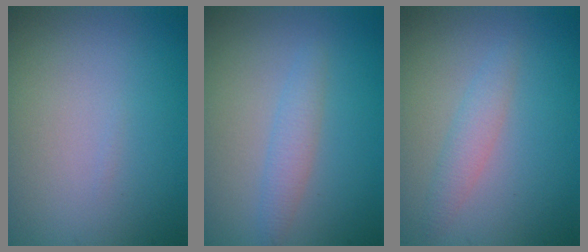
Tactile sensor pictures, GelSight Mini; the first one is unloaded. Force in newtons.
{"total": 1.9, "press": 1.9, "slide": 0.0}
{"total": 1.8, "press": 1.8, "slide": 0.0}